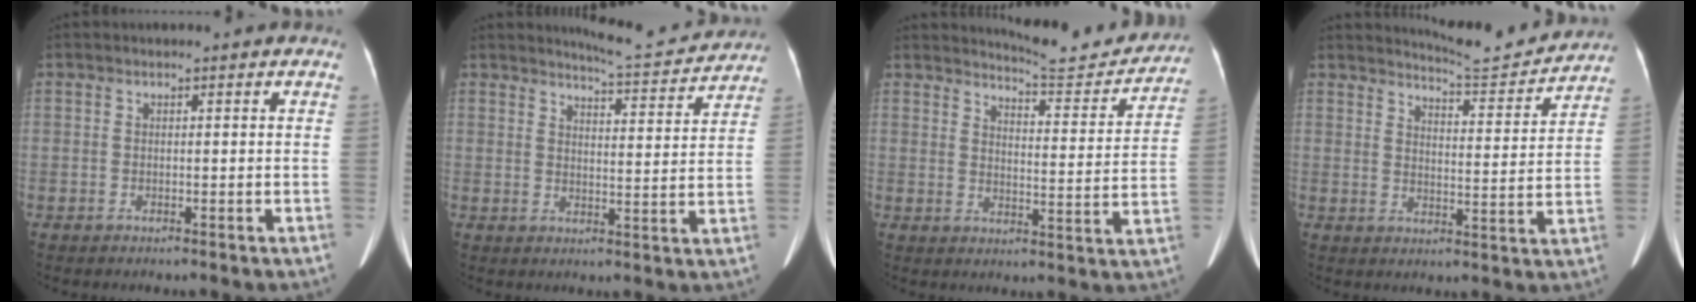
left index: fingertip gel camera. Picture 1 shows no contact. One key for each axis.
{"total": 8.9, "fx": 8.8, "fy": 0.5, "fz": 1.2, "tx": -0.022, "ty": -0.012, "tz": 0.110}
{"total": 12.2, "fx": 12.1, "fy": 0.9, "fz": 1.8, "tx": -0.021, "ty": -0.039, "tz": 0.147}
{"total": 9.5, "fx": 9.5, "fy": -0.3, "fz": 0.7, "tx": -0.020, "ty": -0.020, "tz": 0.130}